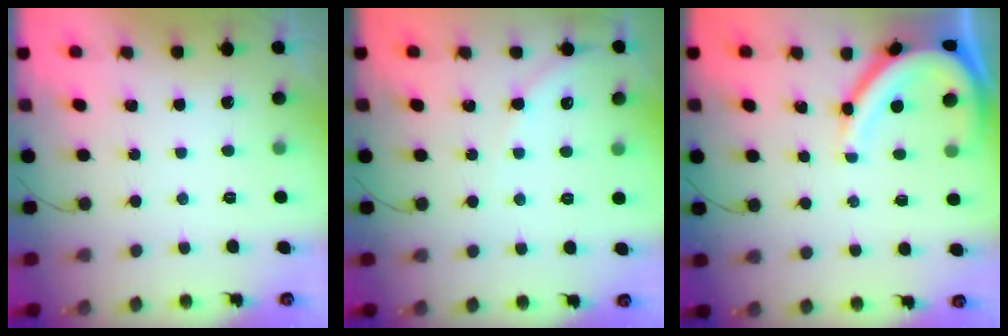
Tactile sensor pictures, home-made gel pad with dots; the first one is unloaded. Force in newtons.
{"total": 3.6, "press": 3.5, "slide": 0.5}
{"total": 11.1, "press": 11.0, "slide": 1.0}